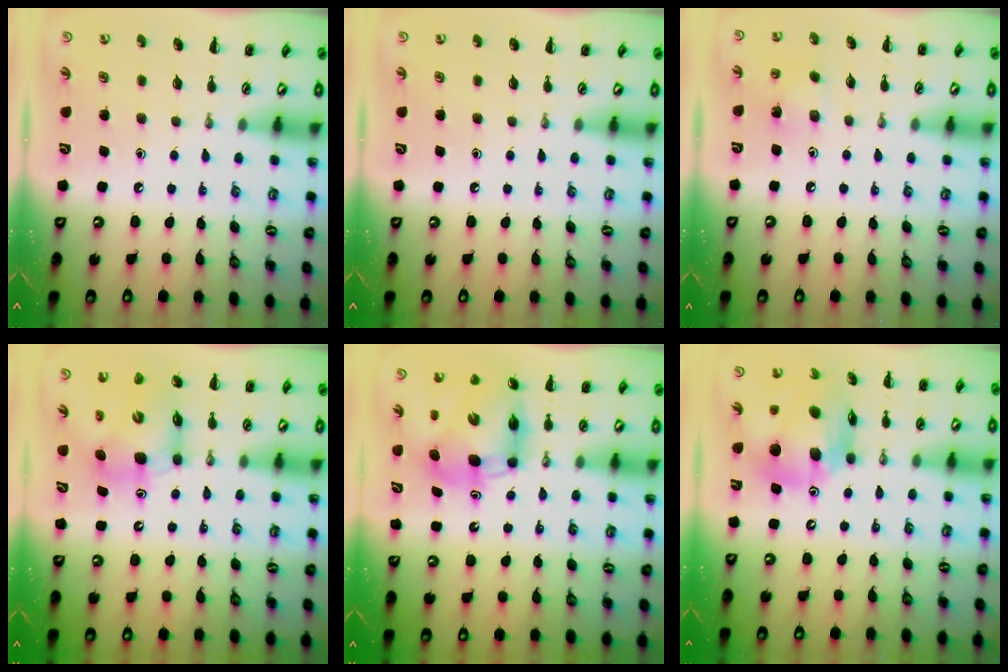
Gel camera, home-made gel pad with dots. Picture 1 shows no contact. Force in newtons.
{"total": 0.0}
{"total": 5.5, "press": 5.3, "slide": 1.6}
{"total": 7.9, "press": 7.6, "slide": 2.1}
{"total": 8.4, "press": 8.1, "slide": 2.5}
{"total": 14.4, "press": 13.8, "slide": 4.1}